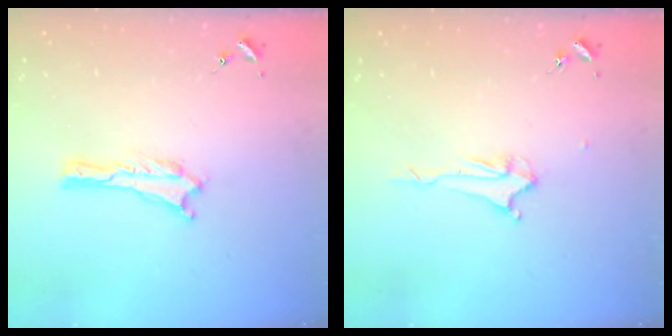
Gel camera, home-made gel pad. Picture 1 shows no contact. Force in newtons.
{"total": 2.2, "press": 2.2, "slide": 0.3}